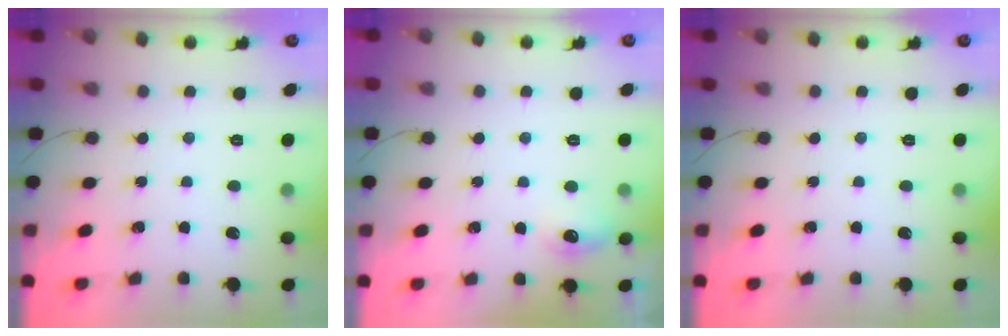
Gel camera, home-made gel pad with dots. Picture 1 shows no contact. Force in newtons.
{"total": 6.4, "press": 6.2, "slide": 1.7}
{"total": 0.0}